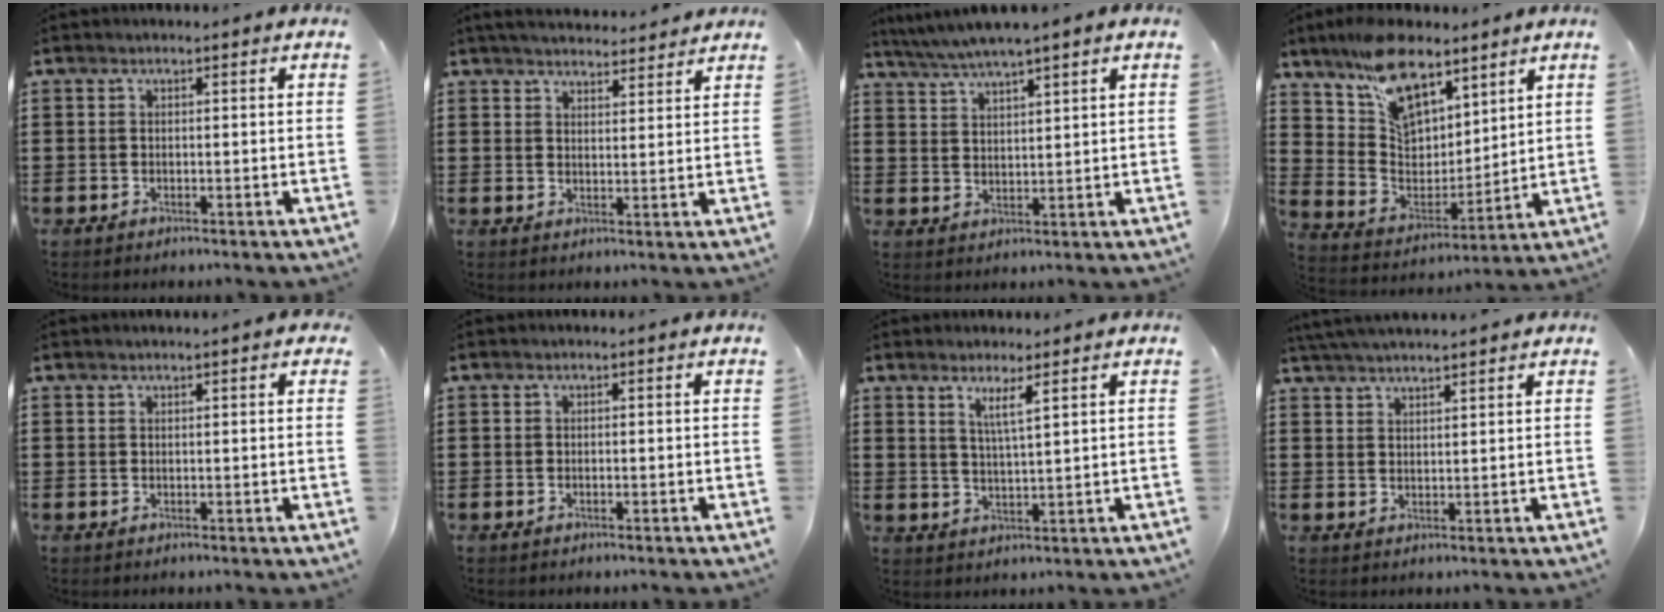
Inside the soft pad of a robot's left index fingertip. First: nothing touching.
{"total": 3.9, "force": [3.8, 0.3, 0.6], "torque": [-0.024, -0.015, 0.069]}
{"total": 3.9, "force": [3.4, -0.3, 1.9], "torque": [-0.047, -0.010, 0.061]}
{"total": 13.0, "force": [9.0, 6.4, 6.8], "torque": [-0.152, -0.030, 0.170]}
{"total": 0.9, "force": [0.6, 0.0, 0.6], "torque": [-0.013, 0.000, 0.012]}
{"total": 0.0}
{"total": 3.4, "force": [2.2, 0.1, 2.7], "torque": [-0.058, 0.000, 0.037]}
{"total": 3.3, "force": [3.3, -0.2, 0.7], "torque": [-0.023, -0.005, 0.062]}